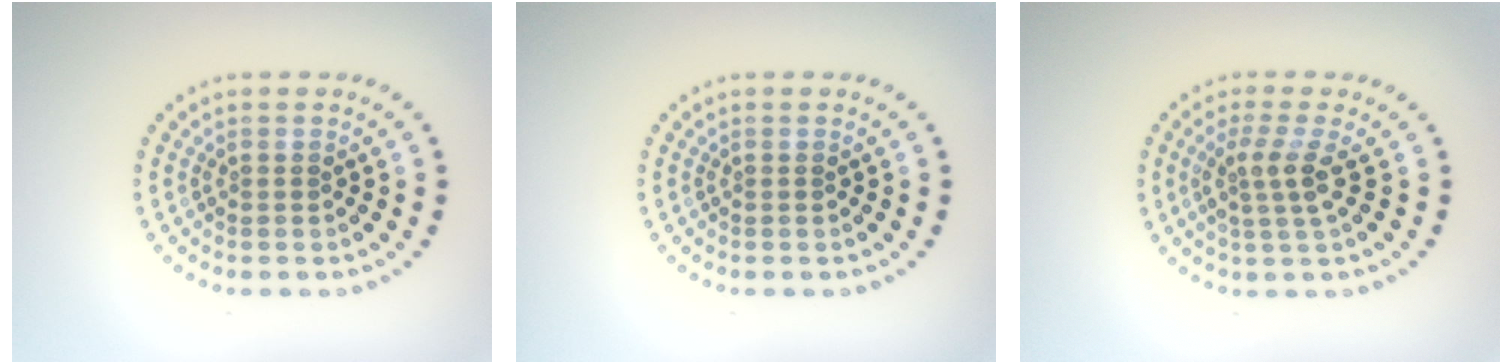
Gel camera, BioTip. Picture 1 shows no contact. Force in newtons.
{"total": 0.0}
{"total": 2.7, "press": 2.0, "slide": 1.8}